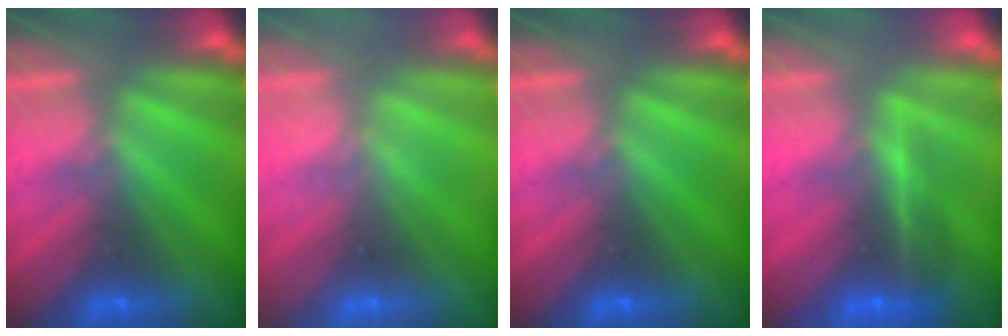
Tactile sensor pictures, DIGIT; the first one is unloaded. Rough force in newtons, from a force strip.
{"total": 2.3}
{"total": 0.0}
{"total": 1.6}